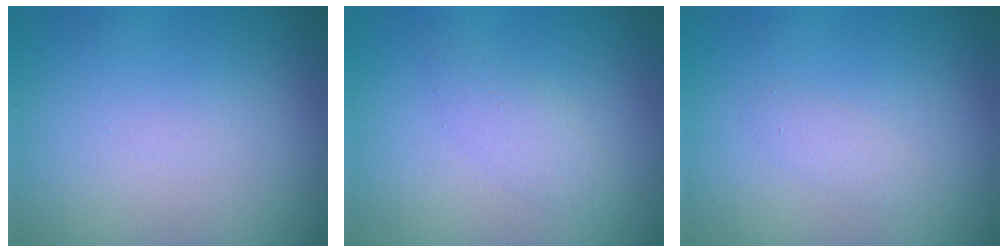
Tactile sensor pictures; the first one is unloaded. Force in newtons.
{"total": 1.8, "press": 1.8, "slide": 0.1}
{"total": 1.0, "press": 1.0, "slide": 0.0}